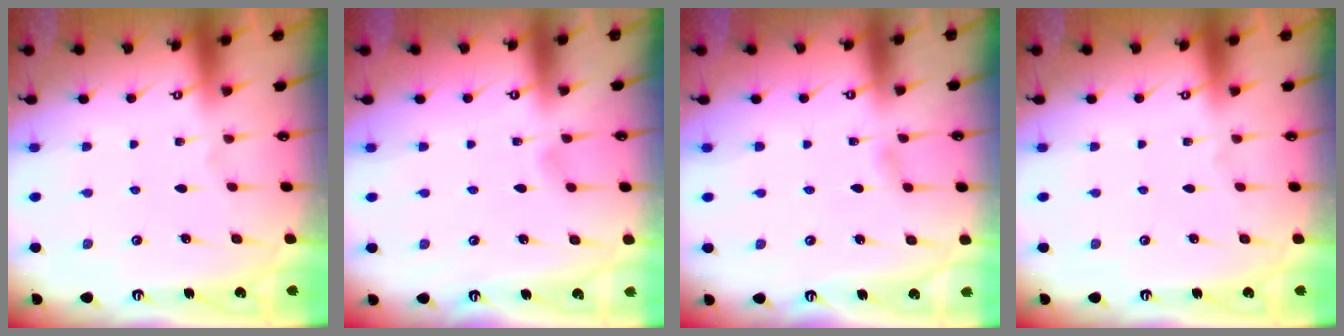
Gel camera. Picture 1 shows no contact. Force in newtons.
{"total": 2.9, "press": 2.9, "slide": 0.3}
{"total": 2.7, "press": 2.7, "slide": 0.3}
{"total": 0.0}